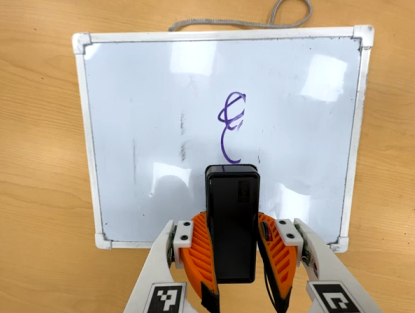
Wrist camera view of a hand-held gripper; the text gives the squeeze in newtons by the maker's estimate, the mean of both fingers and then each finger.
{"total": 7.8, "left": 6.8, "right": 8.9}